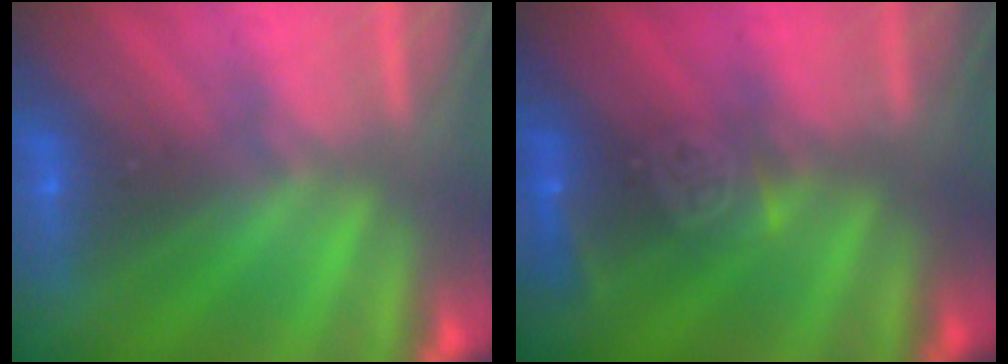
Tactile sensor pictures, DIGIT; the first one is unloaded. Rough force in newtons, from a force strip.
{"total": 3.7}